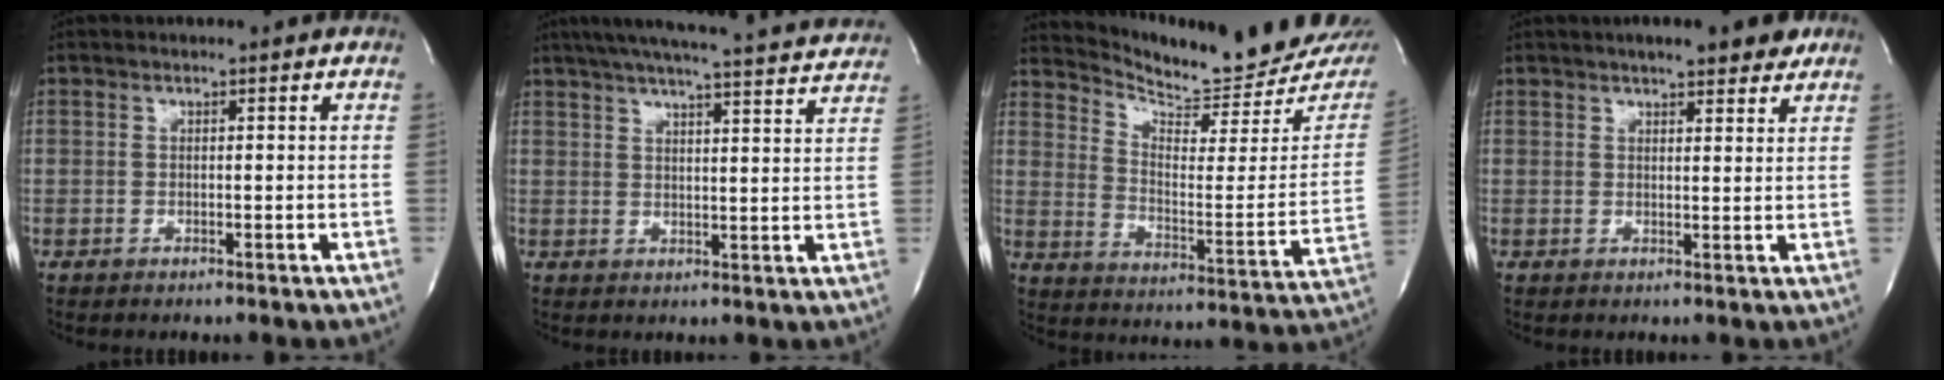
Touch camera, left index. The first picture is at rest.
{"total": 23.2, "force": [21.4, 0.7, 8.9], "torque": [-0.146, -0.008, 0.267]}
{"total": 19.1, "force": [18.4, 1.7, 4.8], "torque": [-0.081, -0.100, 0.244]}
{"total": 6.7, "force": [5.1, 1.6, 3.9], "torque": [-0.054, 0.010, 0.069]}